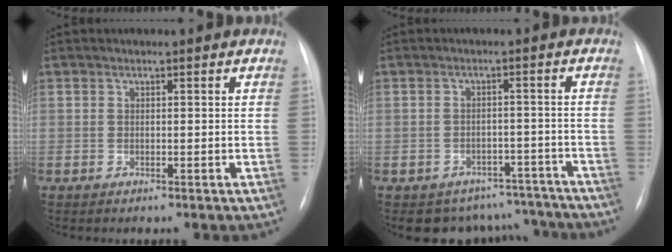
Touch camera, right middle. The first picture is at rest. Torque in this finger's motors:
{"motor_torque": [0.85, -1.09, 0.31, 0.04]}